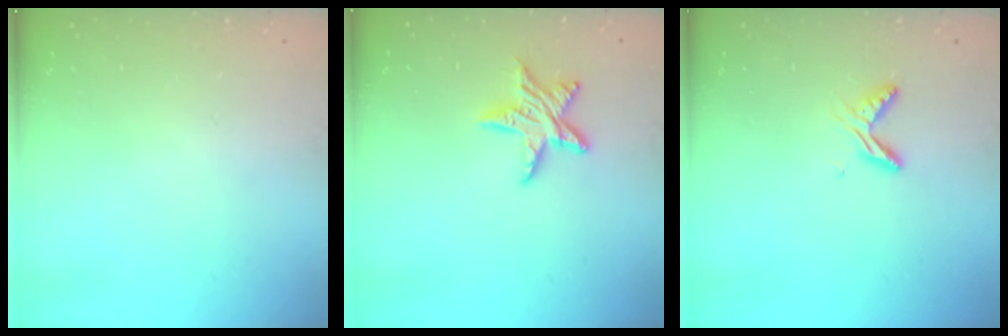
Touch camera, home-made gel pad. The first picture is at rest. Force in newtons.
{"total": 9.8, "press": 9.8, "slide": 0.6}
{"total": 6.1, "press": 6.1, "slide": 0.7}